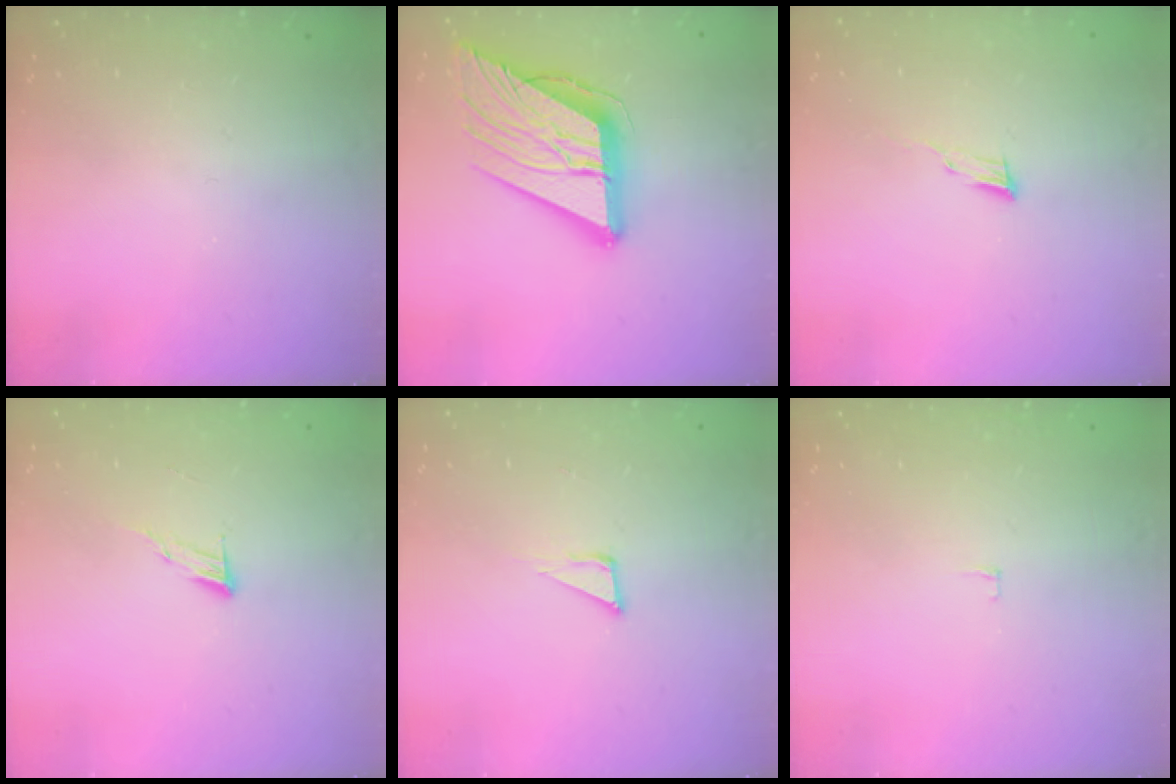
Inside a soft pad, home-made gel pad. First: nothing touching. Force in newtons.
{"total": 24.5, "press": 24.3, "slide": 3.0}
{"total": 4.8, "press": 4.7, "slide": 1.0}
{"total": 5.6, "press": 5.6, "slide": 0.4}
{"total": 5.8, "press": 5.8, "slide": 0.2}
{"total": 2.4, "press": 2.4, "slide": 0.2}